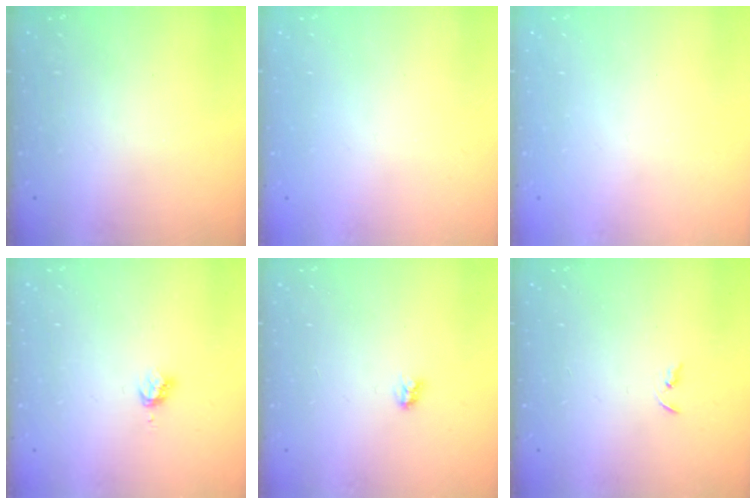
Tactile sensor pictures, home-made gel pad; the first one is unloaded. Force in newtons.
{"total": 0.0}
{"total": 0.0}
{"total": 2.9, "press": 2.8, "slide": 0.4}
{"total": 2.9, "press": 2.9, "slide": 0.3}
{"total": 2.4, "press": 2.3, "slide": 0.2}